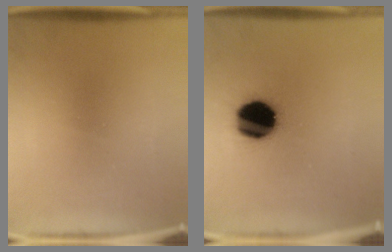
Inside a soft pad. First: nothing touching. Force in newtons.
{"total": 17.1}